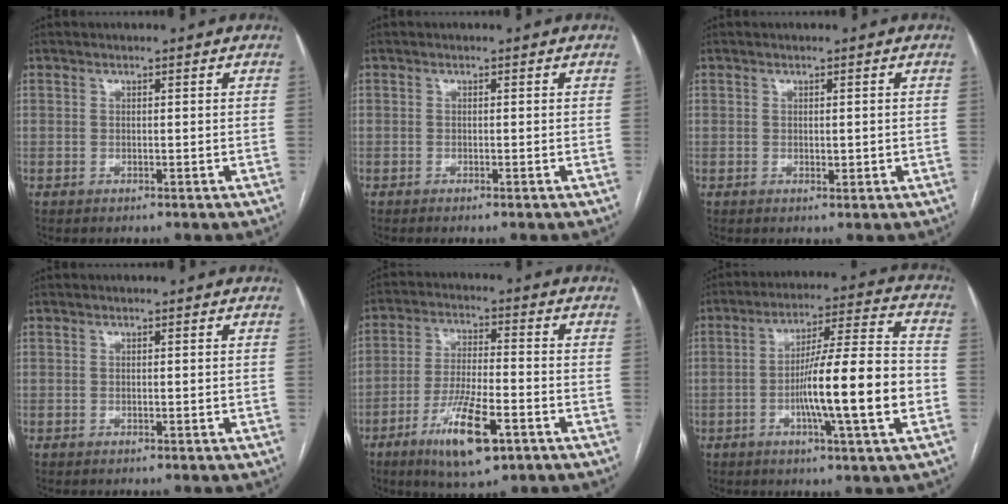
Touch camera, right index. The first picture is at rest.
{"total": 0.6, "force": [-0.5, -0.1, 0.4], "torque": [-0.006, 0.000, -0.009]}
{"total": 1.0, "force": [0.0, 0.5, 0.9], "torque": [-0.013, -0.003, 0.004]}
{"total": 0.0}
{"total": 11.8, "force": [-6.0, 2.7, 9.8], "torque": [-0.185, -0.015, -0.100]}
{"total": 15.7, "force": [-3.6, 0.4, 15.3], "torque": [-0.247, 0.006, -0.059]}